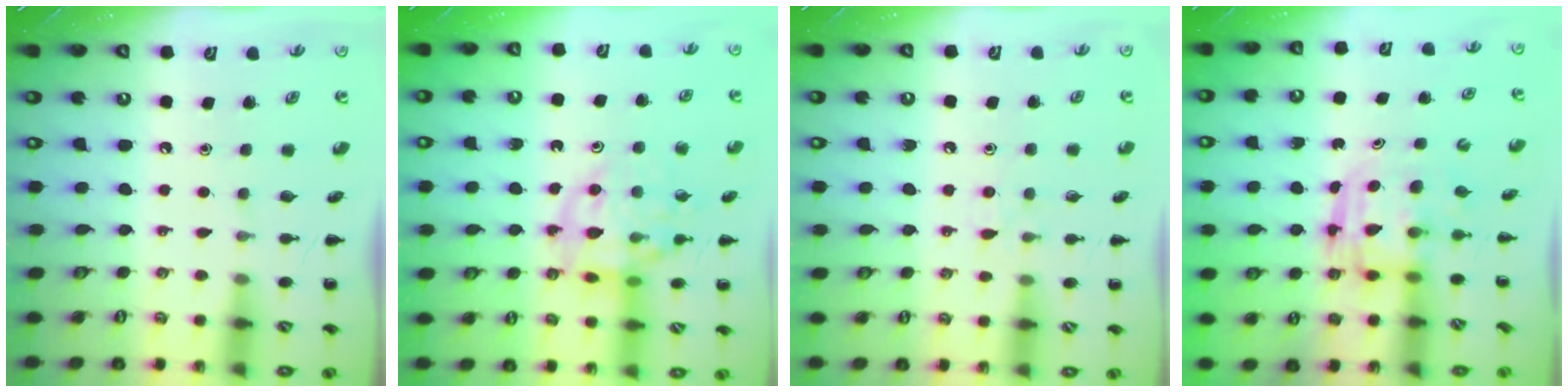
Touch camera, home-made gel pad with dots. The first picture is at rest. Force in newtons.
{"total": 14.5, "press": 14.4, "slide": 1.9}
{"total": 5.6, "press": 5.2, "slide": 2.0}
{"total": 3.0, "press": 3.0, "slide": 0.3}